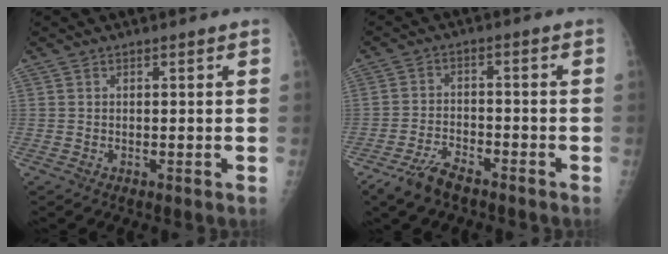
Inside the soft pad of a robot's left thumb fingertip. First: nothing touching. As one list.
[{"total": 6.1, "force": [-4.8, 2.2, 3.1], "torque": [-0.064, 0.015, -0.091]}]